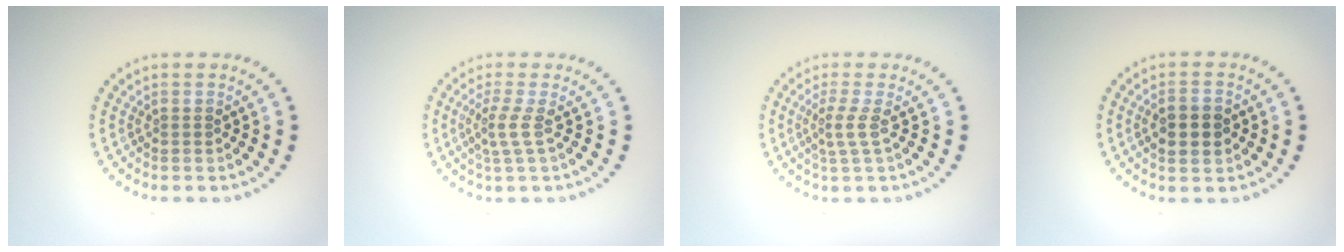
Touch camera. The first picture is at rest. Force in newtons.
{"total": 2.0, "press": 1.4, "slide": 1.4}
{"total": 2.0, "press": 1.3, "slide": 1.5}
{"total": 3.8, "press": 3.8, "slide": 0.2}